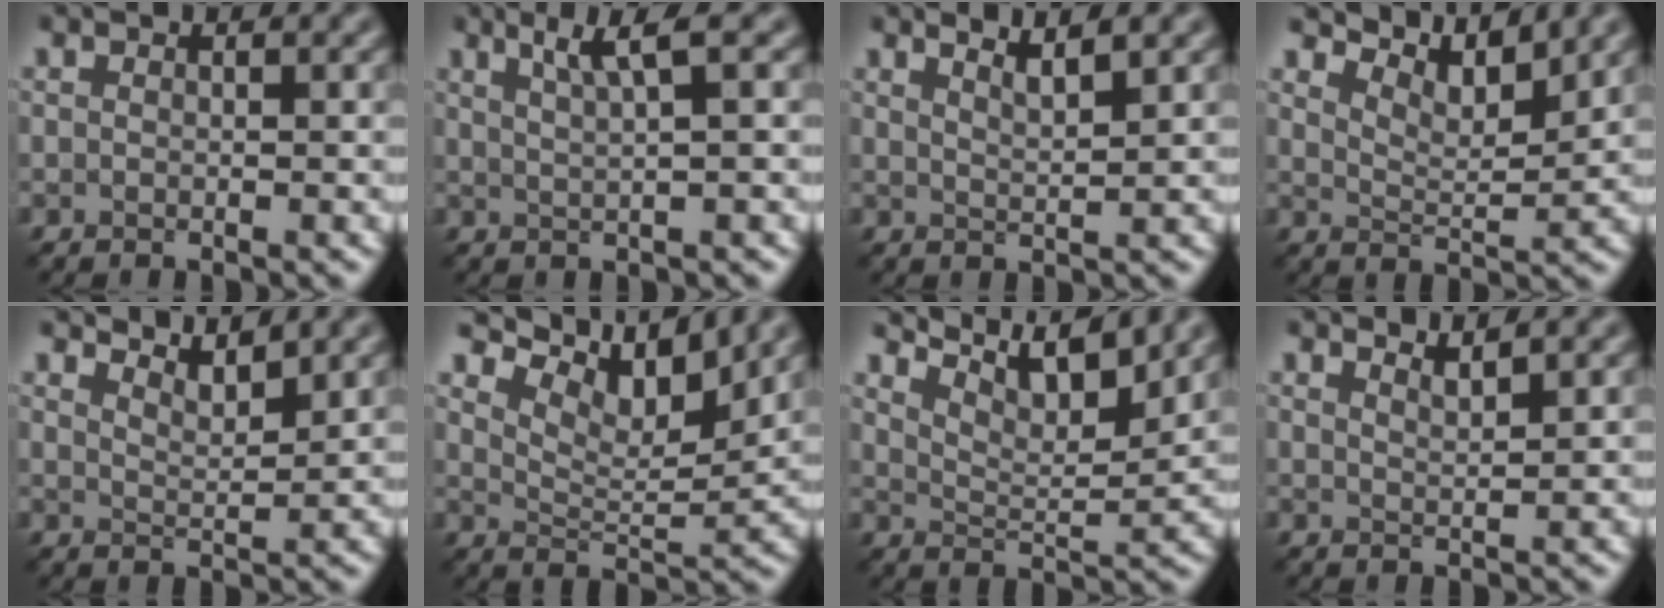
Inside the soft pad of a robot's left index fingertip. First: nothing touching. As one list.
[{"total": 3.2, "force": [1.7, 0.5, 2.7], "torque": [-0.036, 0.005, 0.029]}, {"total": 2.5, "force": [1.9, 0.6, 1.5], "torque": [-0.009, 0.007, 0.022]}, {"total": 5.6, "force": [5.2, 0.9, 2.1], "torque": [-0.046, 0.001, 0.081]}, {"total": 3.0, "force": [2.9, 0.4, 0.8], "torque": [-0.007, -0.002, 0.042]}, {"total": 7.4, "force": [5.9, 1.9, 4.1], "torque": [-0.074, 0.003, 0.096]}, {"total": 6.9, "force": [5.7, 1.3, 3.6], "torque": [-0.066, 0.003, 0.088]}, {"total": 1.8, "force": [1.6, 0.4, 0.9], "torque": [-0.003, 0.002, 0.022]}]